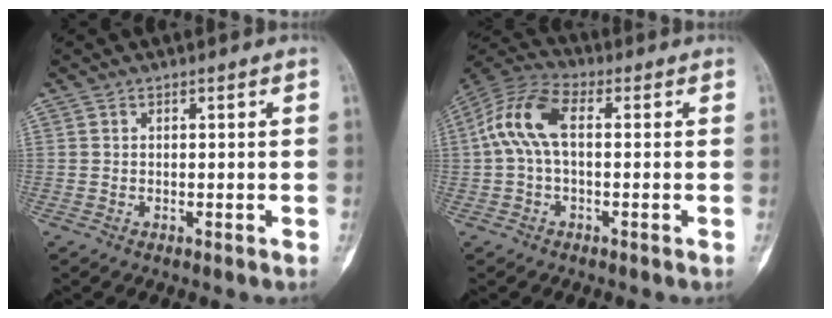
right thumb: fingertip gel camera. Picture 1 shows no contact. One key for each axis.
{"total": 9.9, "fx": 0.7, "fy": 5.1, "fz": 8.5, "tx": -0.186, "ty": 0.032, "tz": 0.006}